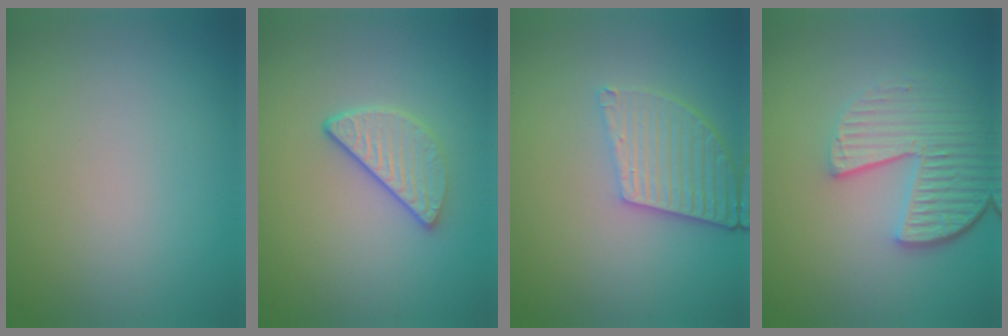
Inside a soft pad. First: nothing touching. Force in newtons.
{"total": 3.2, "press": 2.6, "slide": 1.8}
{"total": 4.8, "press": 3.8, "slide": 3.0}
{"total": 5.5, "press": 4.1, "slide": 3.6}